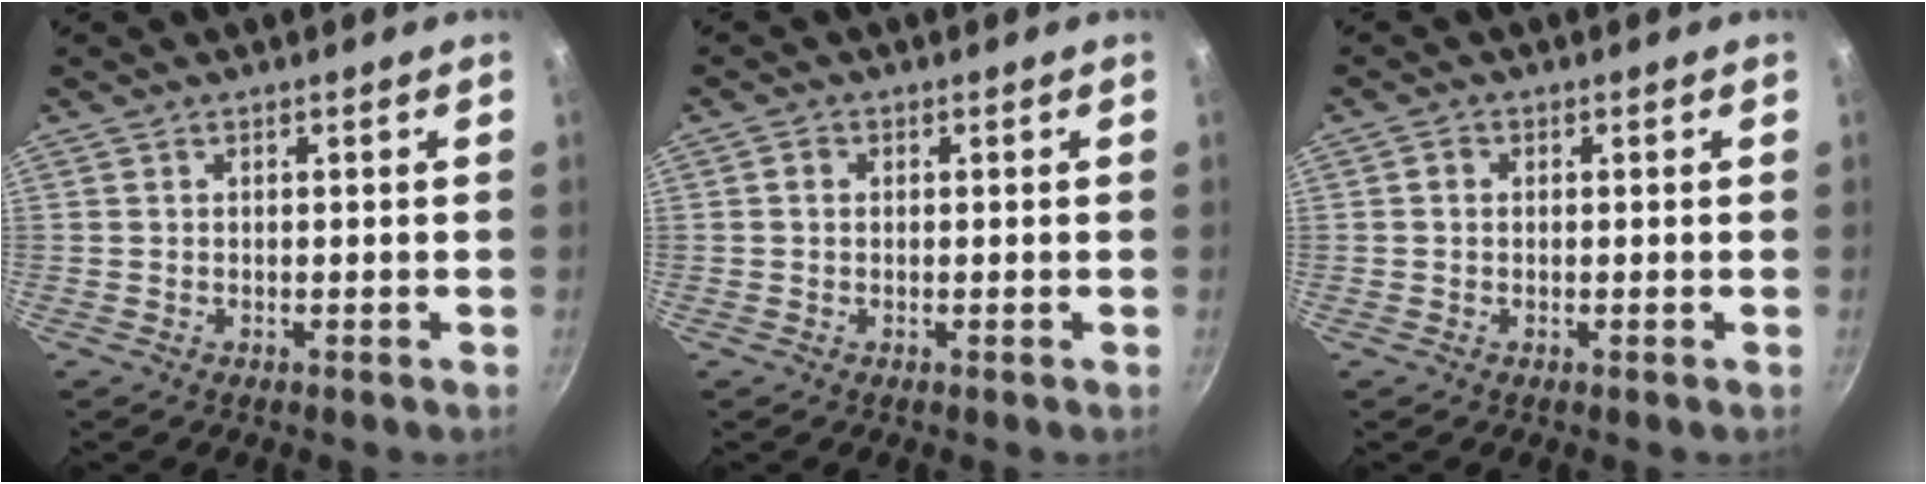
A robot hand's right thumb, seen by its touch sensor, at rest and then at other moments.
{"total": 1.4, "force": [0.2, 1.2, 0.7], "torque": [-0.011, 0.005, 0.001]}
{"total": 1.5, "force": [0.1, 1.3, 0.7], "torque": [-0.012, 0.006, 0.000]}